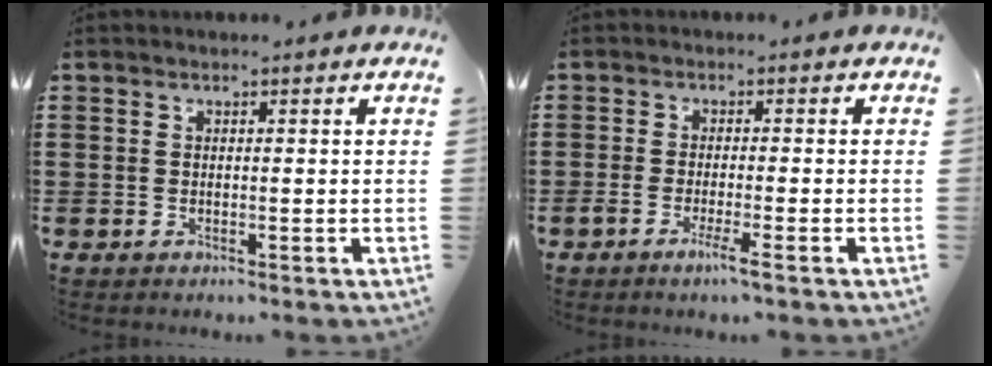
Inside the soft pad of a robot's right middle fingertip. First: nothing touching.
{"total": 2.8, "force": [-1.6, -0.1, 2.3], "torque": [-0.046, -0.007, -0.032]}